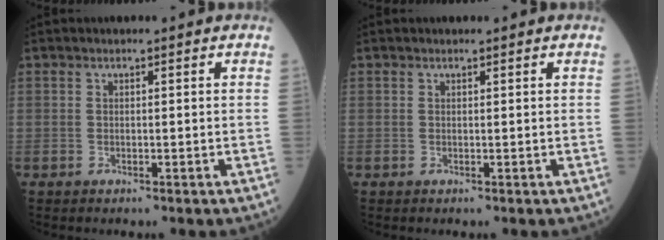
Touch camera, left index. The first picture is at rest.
{"total": 0.0}